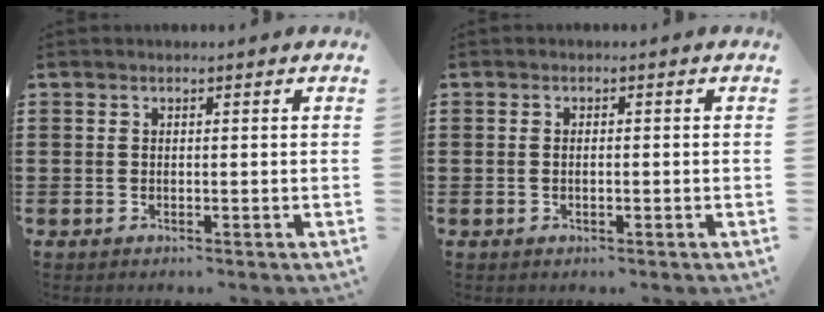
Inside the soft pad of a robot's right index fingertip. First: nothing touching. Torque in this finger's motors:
{"motor_torque": [-0.23, 0.21, -0.01, -0.01]}